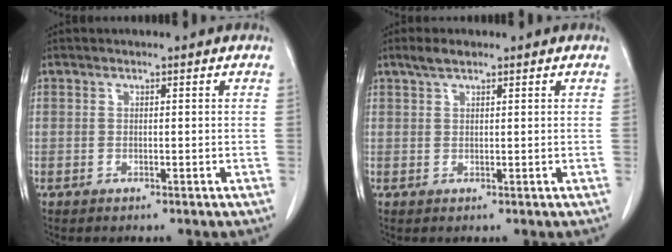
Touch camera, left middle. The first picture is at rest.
{"total": 2.1, "force": [1.6, 0.6, 1.3], "torque": [-0.031, 0.010, 0.032]}